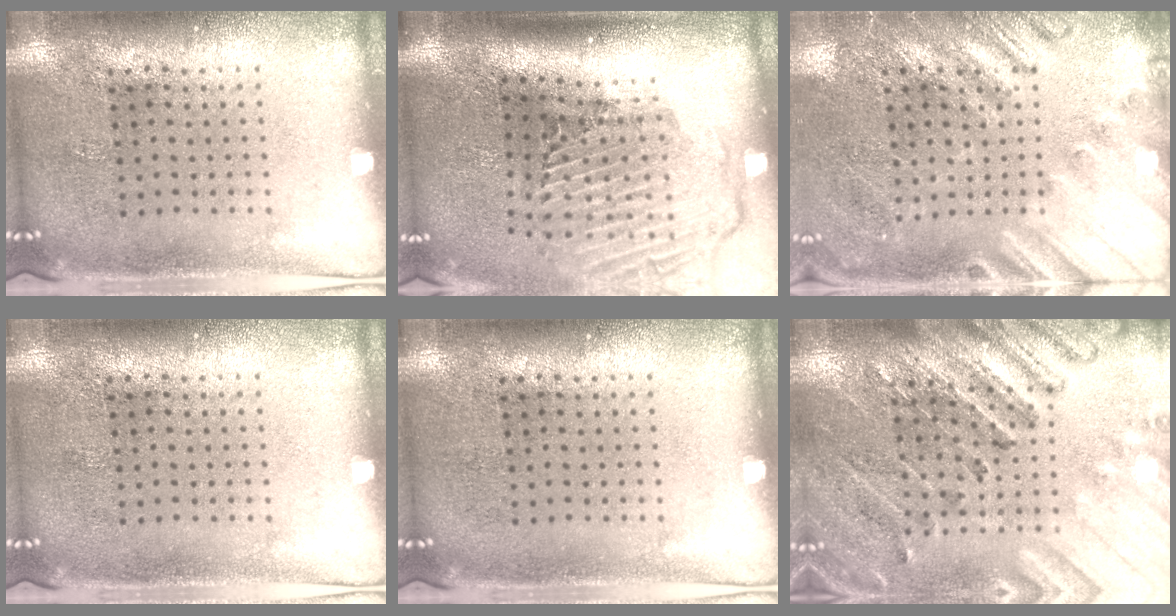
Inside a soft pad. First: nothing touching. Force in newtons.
{"total": 2.9, "press": 2.0, "slide": 2.1}
{"total": 2.3, "press": 2.2, "slide": 0.7}
{"total": 0.0}
{"total": 0.0}
{"total": 2.6, "press": 2.6, "slide": 0.4}